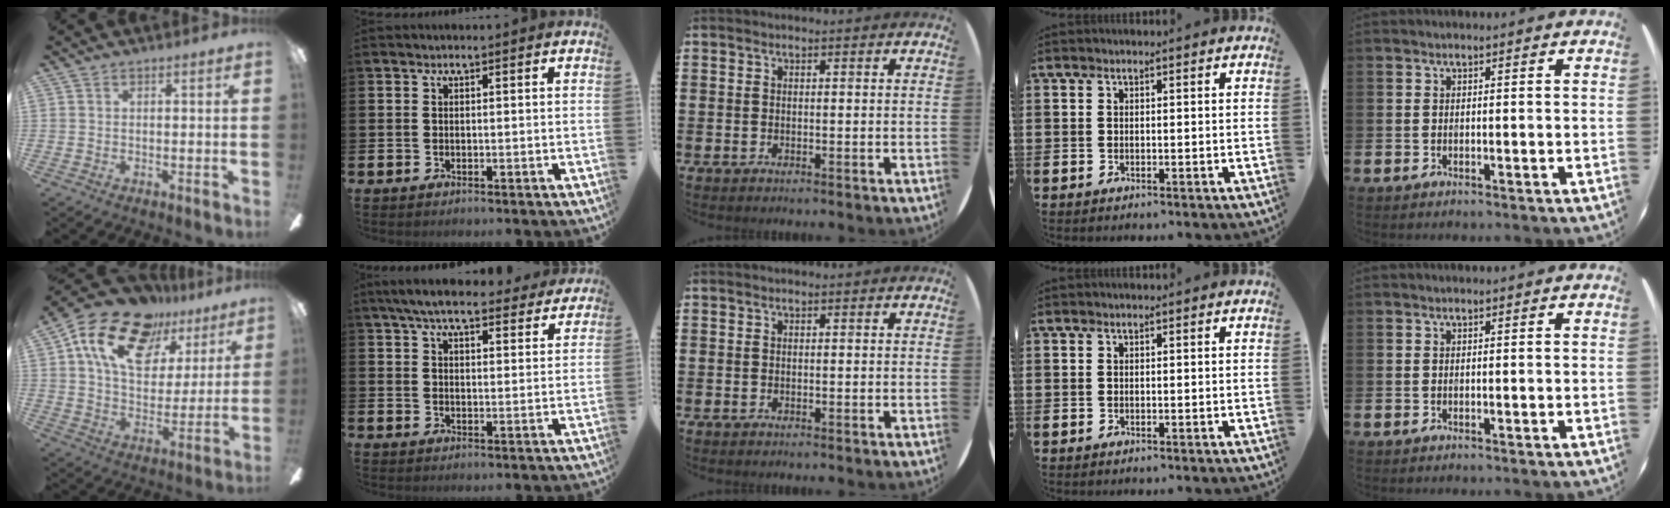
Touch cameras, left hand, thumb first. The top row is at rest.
{"thumb": {"total": 20.2, "force": [12.3, 11.5, 11.2], "torque": [-0.204, -0.054, 0.220]}, "index": {"total": 7.3, "force": [6.7, 1.4, 2.4], "torque": [-0.059, -0.031, 0.119]}}